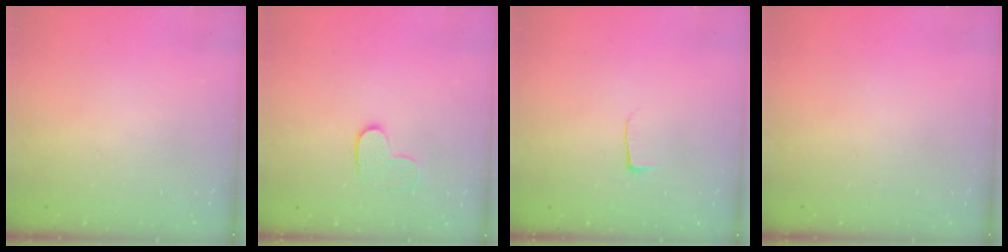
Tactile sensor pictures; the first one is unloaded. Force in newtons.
{"total": 6.2, "press": 6.2, "slide": 0.3}
{"total": 3.8, "press": 3.8, "slide": 0.5}
{"total": 0.0}